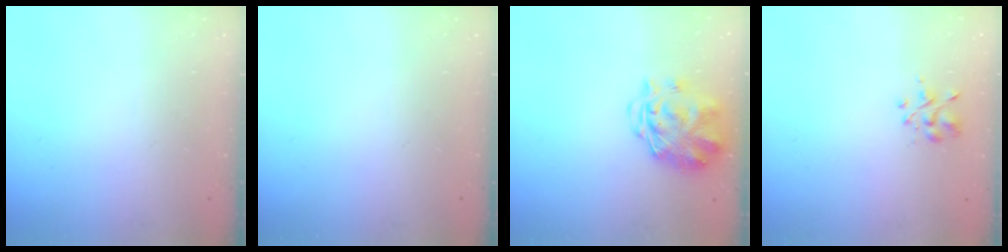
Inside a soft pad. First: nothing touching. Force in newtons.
{"total": 0.0}
{"total": 4.0, "press": 3.6, "slide": 1.6}
{"total": 2.4, "press": 2.2, "slide": 1.0}